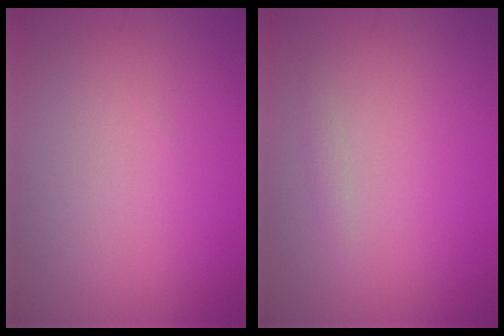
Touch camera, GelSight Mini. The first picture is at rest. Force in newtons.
{"total": 0.7, "press": 0.7, "slide": 0.0}